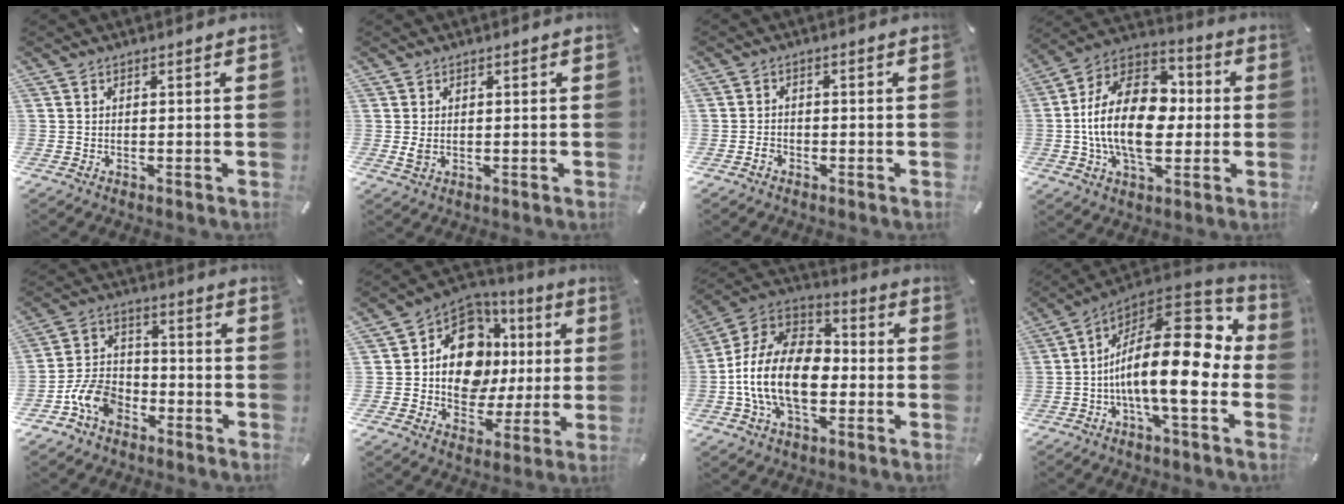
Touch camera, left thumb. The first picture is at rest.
{"total": 2.0, "force": [0.2, 1.5, 1.3], "torque": [-0.017, -0.001, 0.002]}
{"total": 2.3, "force": [-1.2, 1.9, 0.6], "torque": [-0.009, 0.008, -0.026]}
{"total": 21.1, "force": [-1.6, 13.8, 15.9], "torque": [-0.310, 0.012, -0.028]}
{"total": 10.8, "force": [-5.5, 7.6, 5.3], "torque": [-0.116, 0.036, -0.100]}
{"total": 15.2, "force": [1.8, 12.2, 8.8], "torque": [-0.144, -0.017, 0.038]}
{"total": 18.0, "force": [-4.7, 11.7, 12.8], "torque": [-0.286, 0.027, -0.087]}
{"total": 22.7, "force": [-0.9, 8.9, 20.8], "torque": [-0.365, -0.022, -0.018]}